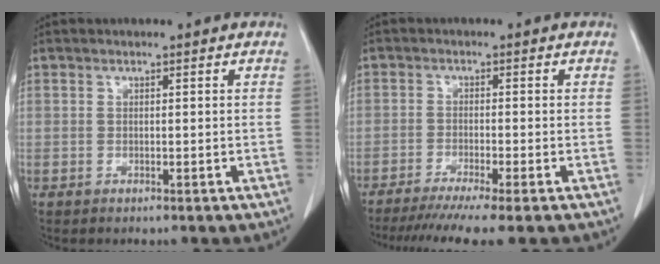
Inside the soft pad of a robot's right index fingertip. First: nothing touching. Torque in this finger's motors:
{"motor_torque": [0.77, -0.72, 0.52, 0.15]}